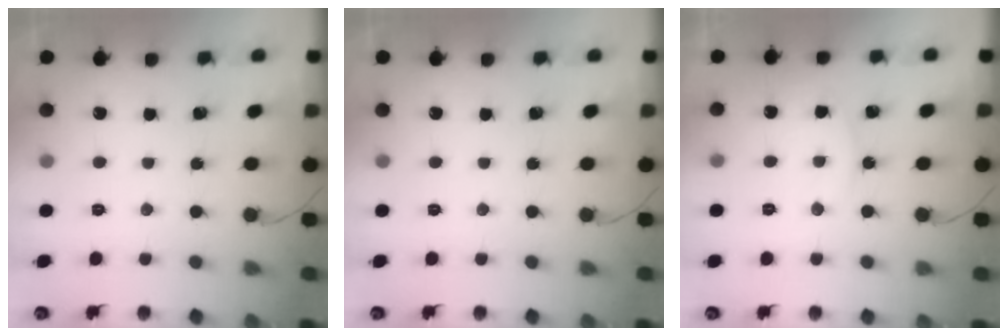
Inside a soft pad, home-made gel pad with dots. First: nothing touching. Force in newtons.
{"total": 0.0}
{"total": 6.1, "press": 6.1, "slide": 0.5}